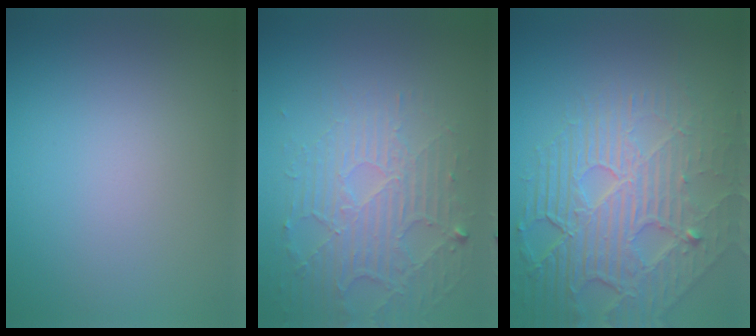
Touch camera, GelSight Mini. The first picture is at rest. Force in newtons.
{"total": 5.0, "press": 3.4, "slide": 3.6}
{"total": 8.6, "press": 5.8, "slide": 6.4}